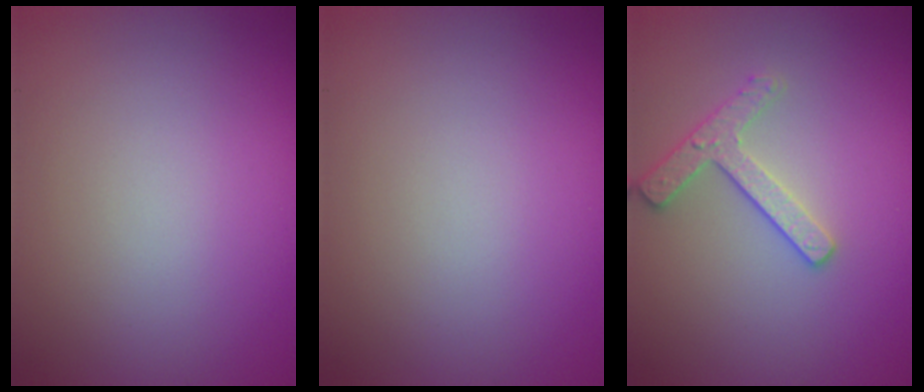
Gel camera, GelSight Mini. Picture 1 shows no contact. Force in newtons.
{"total": 0.0}
{"total": 2.4, "press": 2.3, "slide": 0.5}